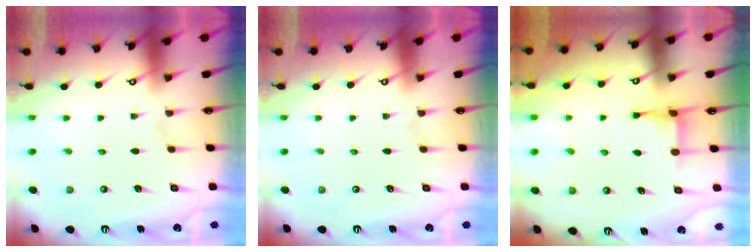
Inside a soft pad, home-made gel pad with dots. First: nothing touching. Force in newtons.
{"total": 0.0}
{"total": 4.4, "press": 4.3, "slide": 0.7}